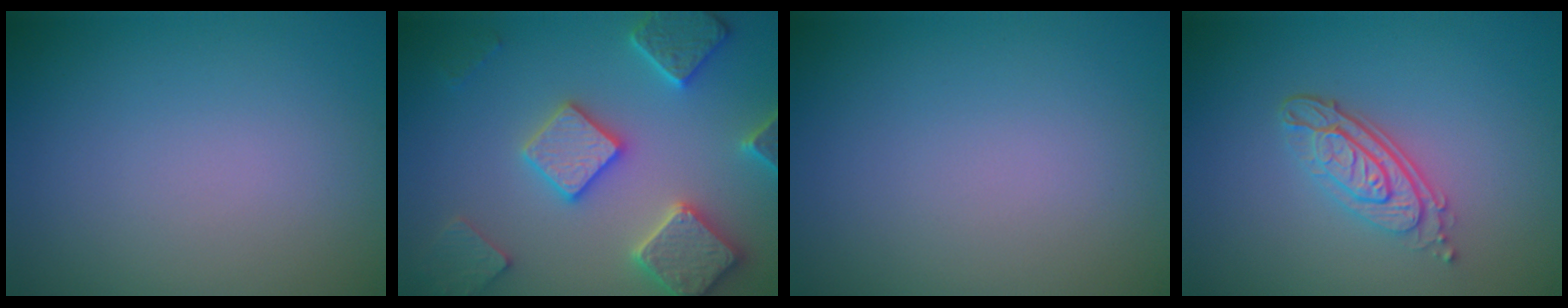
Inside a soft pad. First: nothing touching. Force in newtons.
{"total": 5.8, "press": 5.6, "slide": 1.3}
{"total": 0.0}
{"total": 3.6, "press": 2.8, "slide": 2.2}